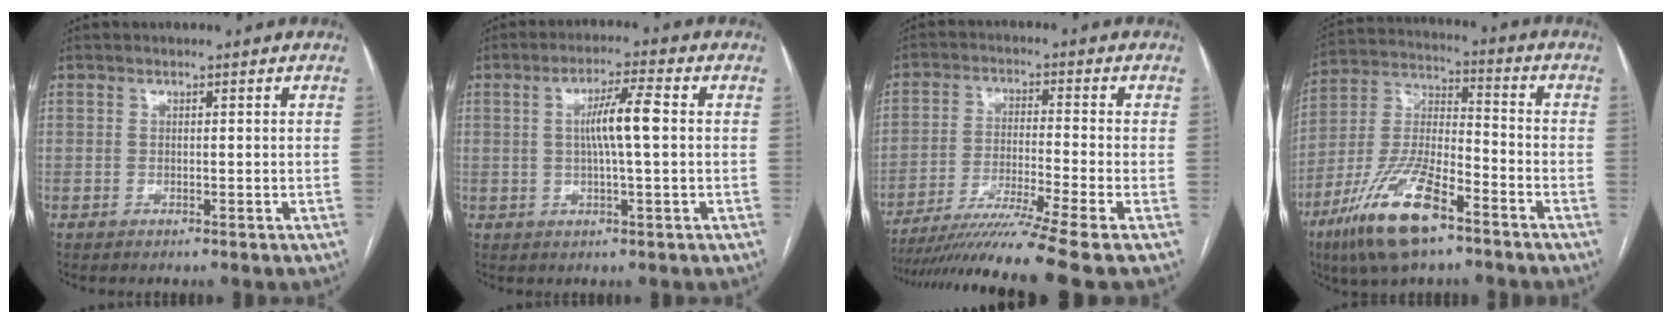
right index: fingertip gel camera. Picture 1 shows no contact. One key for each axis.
{"total": 6.3, "fx": 0.5, "fy": 0.1, "fz": 6.3, "tx": -0.114, "ty": 0.005, "tz": 0.008}
{"total": 13.4, "fx": -10.9, "fy": -3.5, "fz": 6.9, "tx": -0.113, "ty": -0.031, "tz": -0.181}
{"total": 16.1, "fx": -9.7, "fy": 4.4, "fz": 12.0, "tx": -0.252, "ty": -0.014, "tz": -0.178}